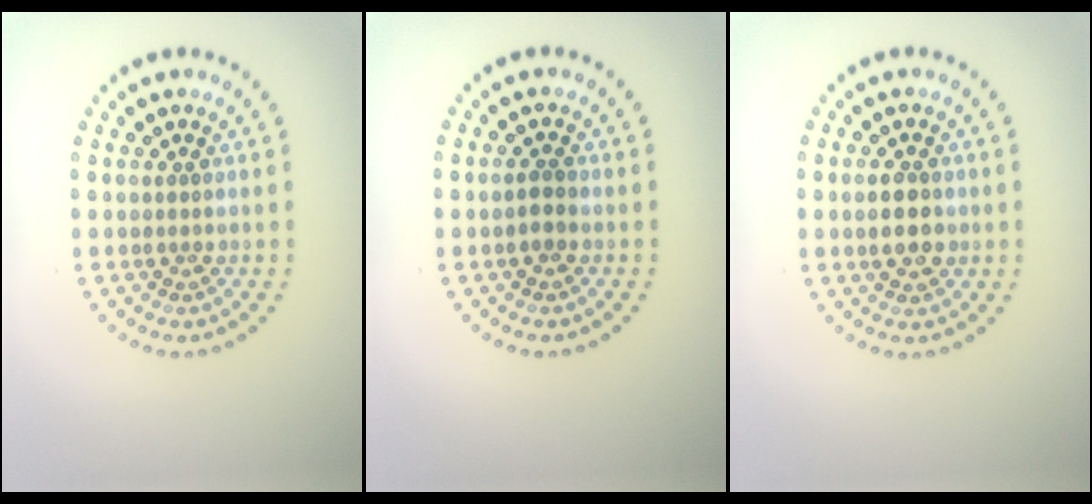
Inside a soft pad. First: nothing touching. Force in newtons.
{"total": 1.1, "press": 1.1, "slide": 0.2}
{"total": 2.4, "press": 2.4, "slide": 0.1}